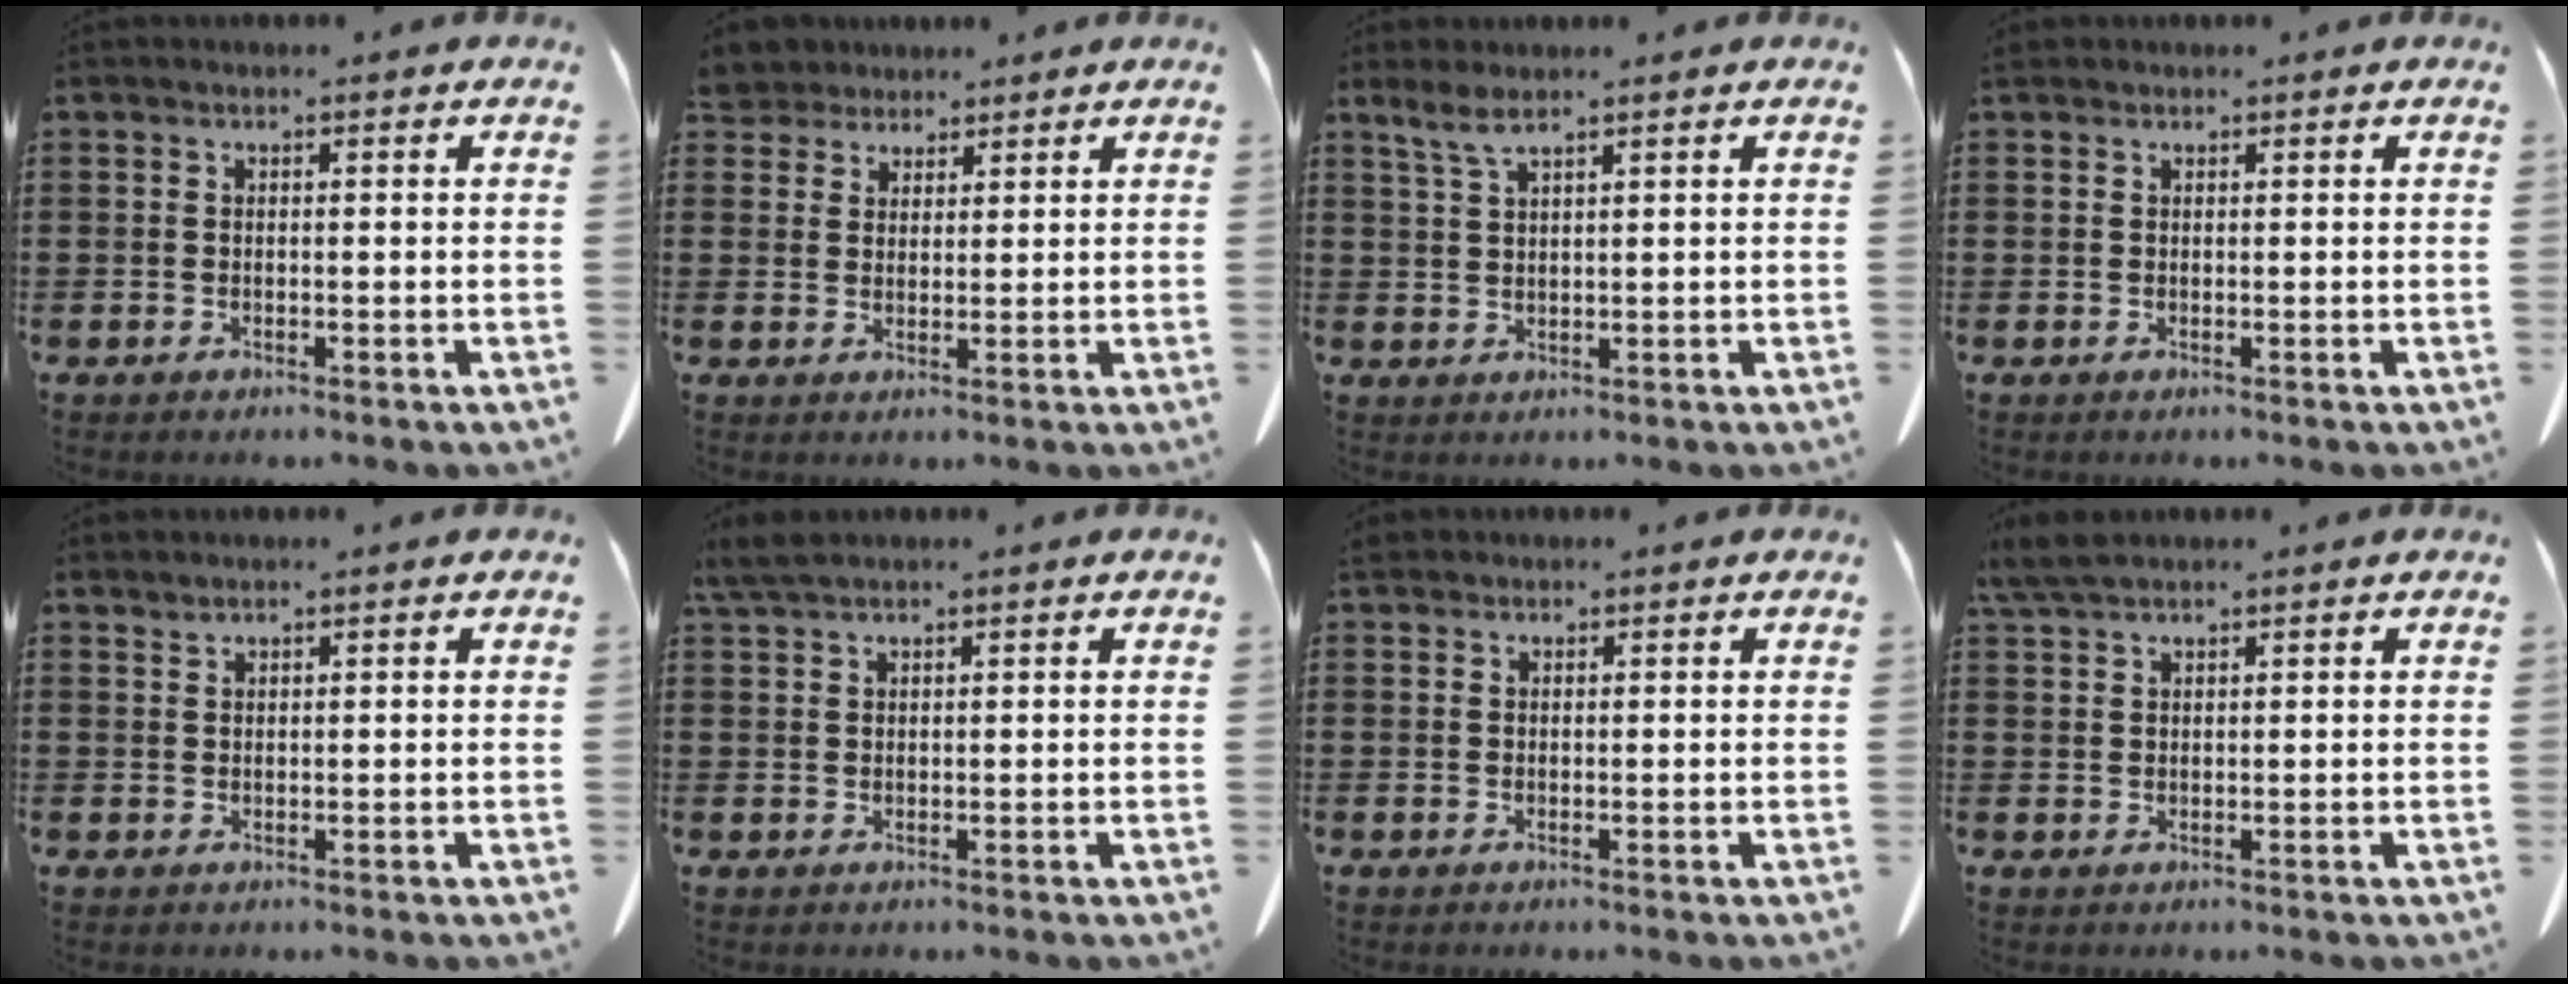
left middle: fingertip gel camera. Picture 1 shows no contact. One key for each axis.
{"total": 3.6, "fx": 3.3, "fy": 1.6, "fz": 0.1, "tx": -0.017, "ty": -0.002, "tz": 0.062}
{"total": 2.7, "fx": 2.0, "fy": 0.4, "fz": 1.8, "tx": -0.040, "ty": 0.002, "tz": 0.036}
{"total": 0.5, "fx": 0.4, "fy": 0.3, "fz": 0.1, "tx": -0.004, "ty": 0.003, "tz": 0.009}
{"total": 1.0, "fx": 1.0, "fy": 0.0, "fz": 0.0, "tx": -0.003, "ty": -0.002, "tz": 0.020}
{"total": 2.6, "fx": 2.1, "fy": 0.5, "fz": 1.6, "tx": -0.036, "ty": 0.004, "tz": 0.040}
{"total": 0.9, "fx": 0.8, "fy": 0.4, "fz": 0.2, "tx": -0.008, "ty": 0.004, "tz": 0.016}
{"total": 3.2, "fx": 2.6, "fy": 0.6, "fz": 1.8, "tx": -0.042, "ty": 0.004, "tz": 0.049}